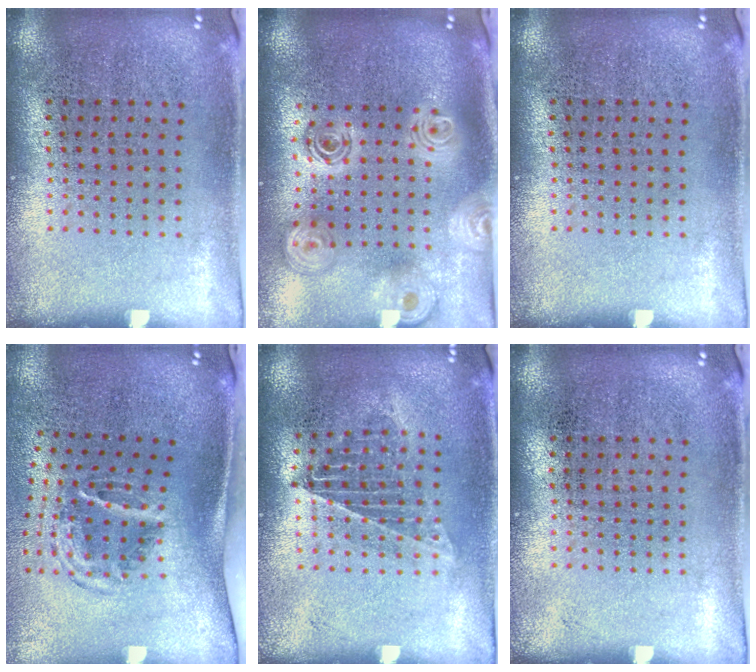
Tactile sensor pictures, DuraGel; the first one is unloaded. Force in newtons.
{"total": 2.4, "press": 1.9, "slide": 1.5}
{"total": 0.0}
{"total": 1.9, "press": 1.2, "slide": 1.5}
{"total": 1.1, "press": 1.0, "slide": 0.2}
{"total": 0.0}